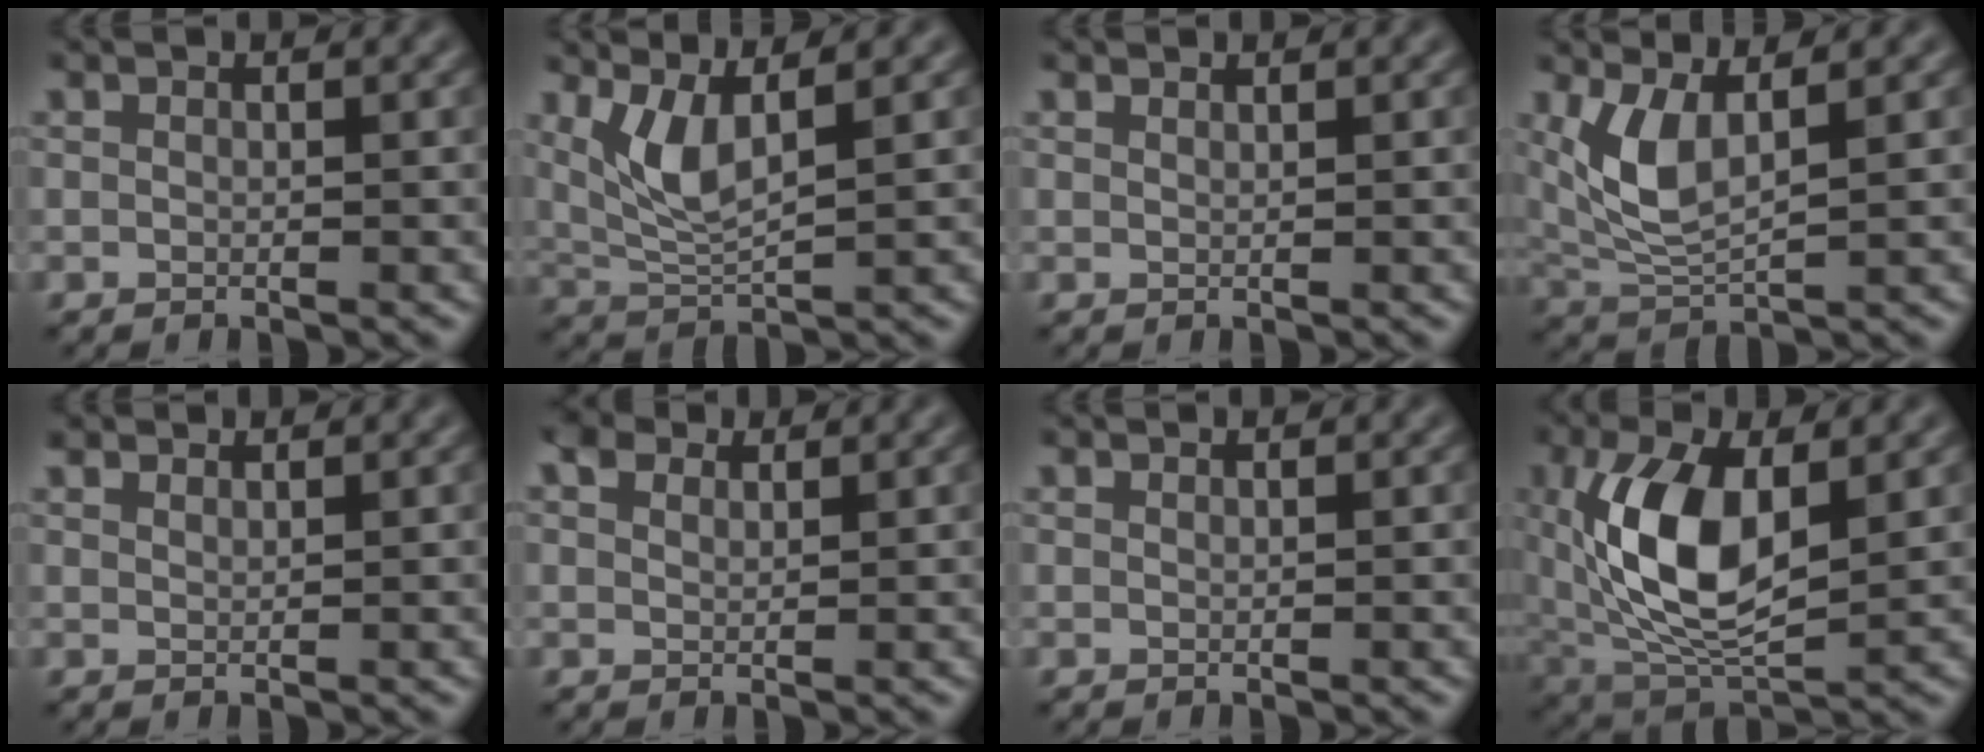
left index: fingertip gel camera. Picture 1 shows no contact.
{"total": 4.2, "force": [1.7, 1.2, 3.7], "torque": [-0.086, -0.009, 0.039]}
{"total": 0.6, "force": [0.6, -0.1, 0.1], "torque": [0.000, -0.004, 0.006]}
{"total": 4.7, "force": [1.5, 1.7, 4.1], "torque": [-0.101, -0.007, 0.035]}
{"total": 1.5, "force": [1.4, 0.0, 0.3], "torque": [-0.008, 0.002, 0.021]}
{"total": 2.3, "force": [1.6, 1.3, 1.0], "torque": [-0.026, 0.006, 0.027]}
{"total": 0.0}
{"total": 9.8, "force": [1.4, 4.8, 8.4], "torque": [-0.177, -0.005, 0.025]}